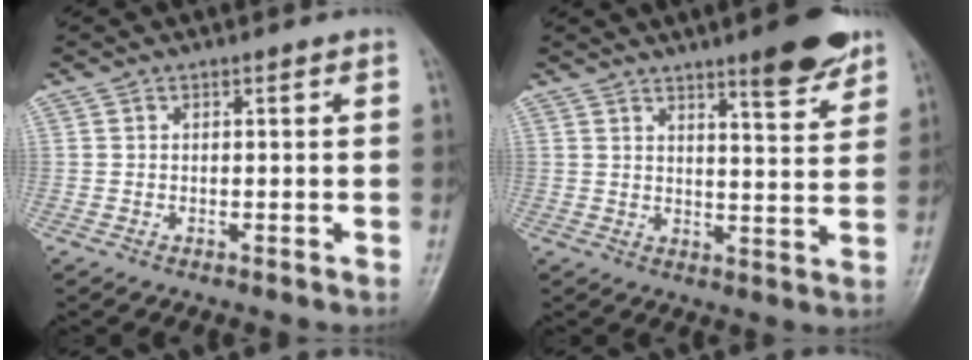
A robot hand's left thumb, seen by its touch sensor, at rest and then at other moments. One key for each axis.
{"total": 8.6, "fx": 6.0, "fy": 1.7, "fz": 5.9, "tx": -0.065, "ty": -0.040, "tz": 0.085}